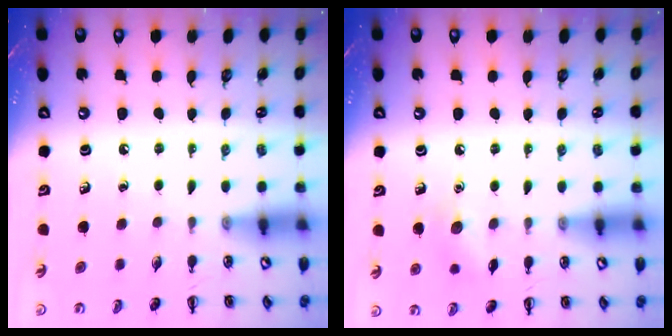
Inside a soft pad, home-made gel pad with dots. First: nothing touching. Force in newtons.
{"total": 7.3, "press": 7.1, "slide": 1.6}